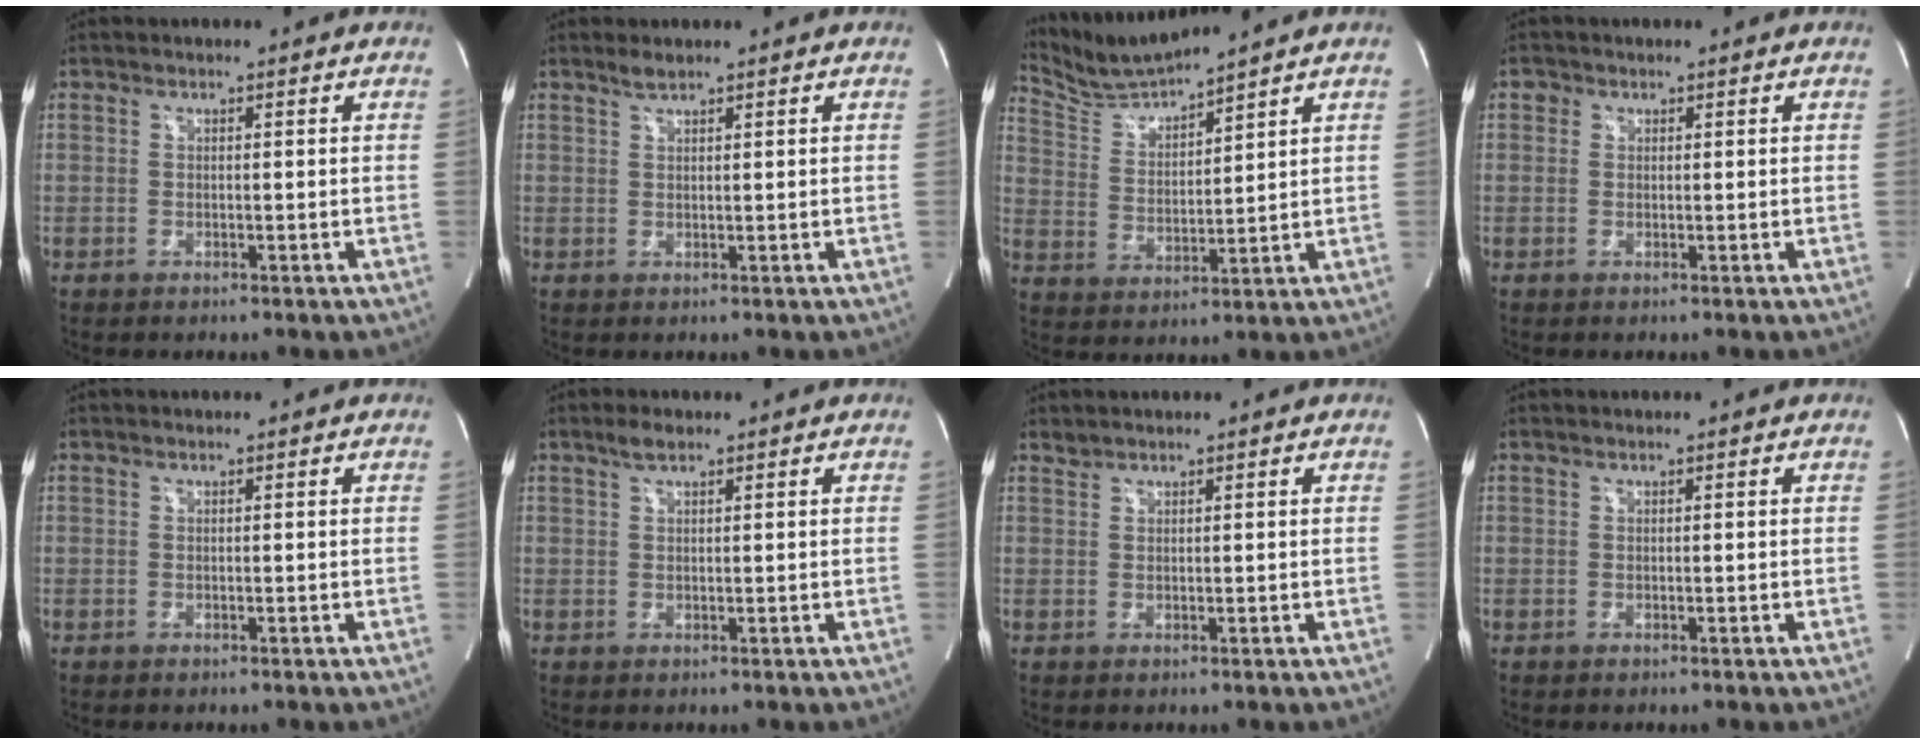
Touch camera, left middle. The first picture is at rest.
{"total": 1.3, "force": [1.2, 0.2, 0.5], "torque": [-0.016, 0.002, 0.026]}
{"total": 7.3, "force": [7.2, -1.3, 0.7], "torque": [-0.036, 0.001, 0.158]}
{"total": 1.1, "force": [0.5, 1.0, 0.1], "torque": [0.005, 0.002, 0.003]}
{"total": 0.0}
{"total": 1.9, "force": [1.4, 0.6, 1.1], "torque": [-0.027, 0.007, 0.027]}
{"total": 0.9, "force": [0.9, 0.0, -0.1], "torque": [-0.003, 0.004, 0.020]}
{"total": 0.0}